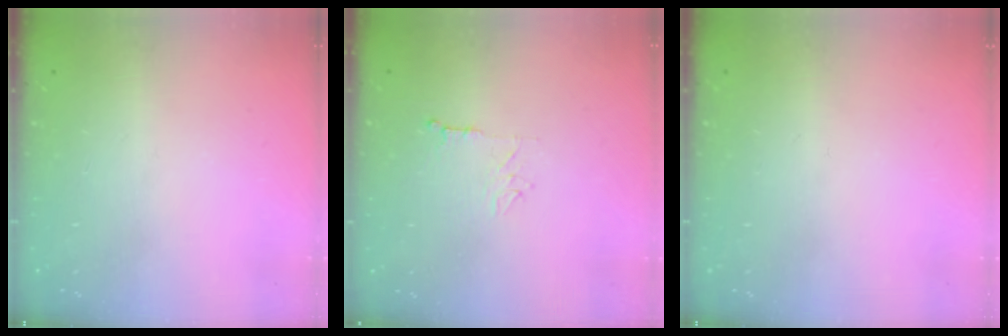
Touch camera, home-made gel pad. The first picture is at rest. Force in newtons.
{"total": 5.2, "press": 5.2, "slide": 0.4}
{"total": 0.0}